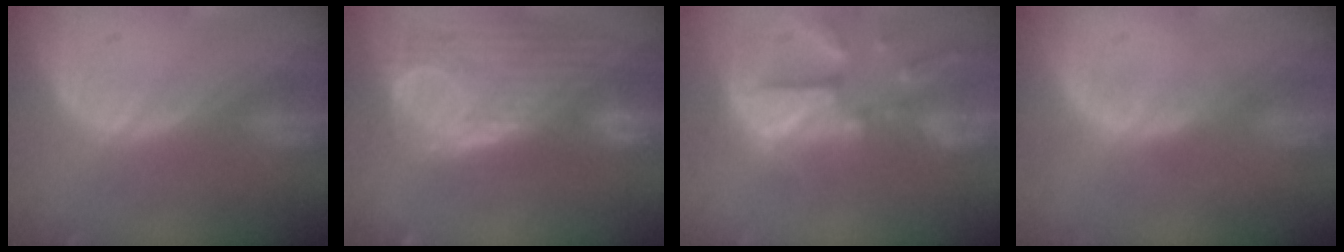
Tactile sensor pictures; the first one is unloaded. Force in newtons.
{"total": 12.4, "press": 10.5, "slide": 6.5}
{"total": 12.1, "press": 10.5, "slide": 5.9}
{"total": 0.7, "press": 0.6, "slide": 0.2}